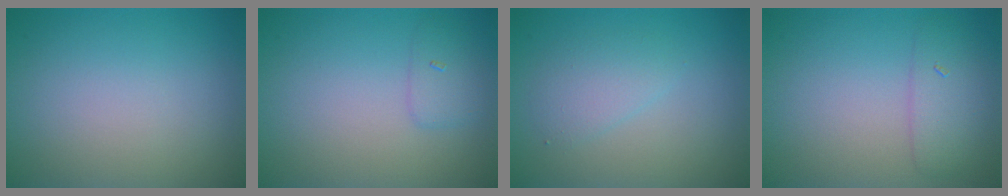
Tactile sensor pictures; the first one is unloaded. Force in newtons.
{"total": 1.6, "press": 1.6, "slide": 0.0}
{"total": 2.0, "press": 2.0, "slide": 0.1}
{"total": 2.7, "press": 2.7, "slide": 0.1}